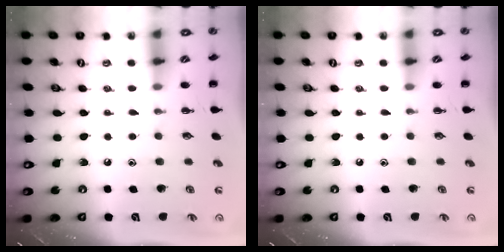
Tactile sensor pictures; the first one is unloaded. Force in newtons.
{"total": 0.0}